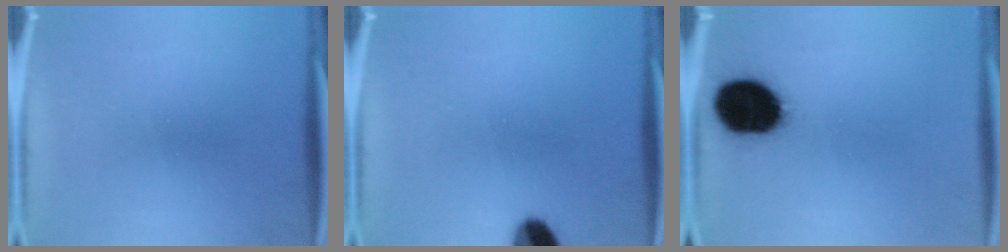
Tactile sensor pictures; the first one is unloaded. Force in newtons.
{"total": 7.2}
{"total": 17.6}